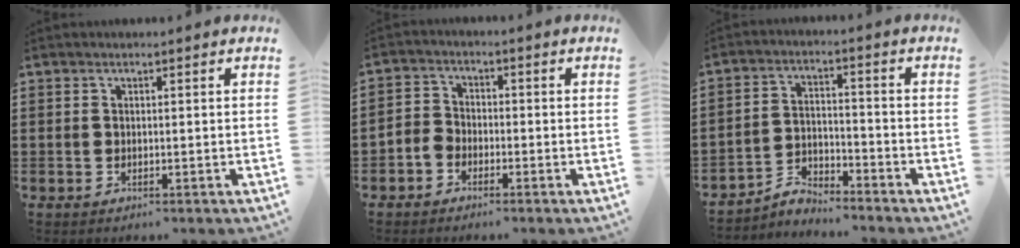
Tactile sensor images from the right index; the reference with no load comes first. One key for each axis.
{"total": 2.9, "fx": -2.2, "fy": 1.8, "fz": 0.5, "tx": -0.024, "ty": 0.006, "tz": -0.050}
{"total": 4.3, "fx": -4.1, "fy": 0.9, "fz": 0.7, "tx": -0.016, "ty": 0.009, "tz": -0.084}